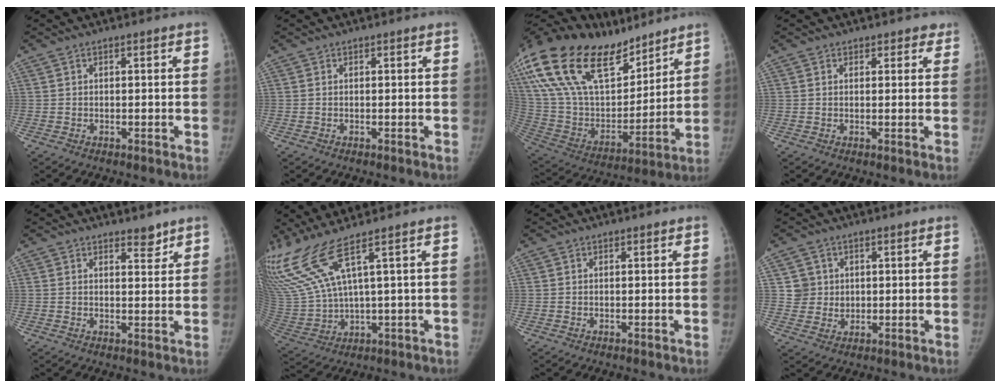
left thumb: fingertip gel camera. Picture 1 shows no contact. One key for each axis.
{"total": 0.0}
{"total": 33.4, "fx": 21.5, "fy": 15.6, "fz": 20.3, "tx": -0.391, "ty": -0.026, "tz": 0.384}
{"total": 2.1, "fx": 1.5, "fy": 1.5, "fz": 0.2, "tx": 0.026, "ty": -0.005, "tz": 0.011}
{"total": 2.6, "fx": 2.2, "fy": 1.0, "fz": 0.9, "tx": 0.003, "ty": -0.018, "tz": 0.032}
{"total": 10.1, "fx": 6.9, "fy": -0.6, "fz": 7.4, "tx": -0.186, "ty": -0.028, "tz": 0.161}
{"total": 0.0}
{"total": 4.4, "fx": 1.3, "fy": 4.2, "fz": 0.2, "tx": 0.022, "ty": -0.003, "tz": 0.024}